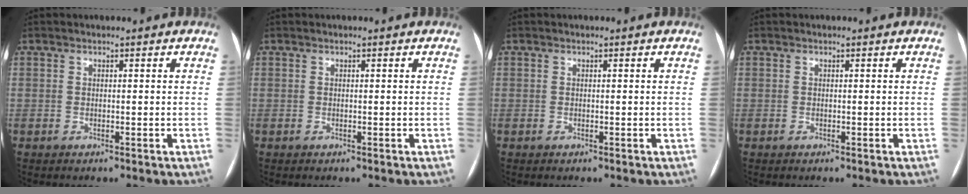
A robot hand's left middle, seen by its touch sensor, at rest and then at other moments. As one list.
[{"total": 0.0}, {"total": 0.0}, {"total": 0.0}]